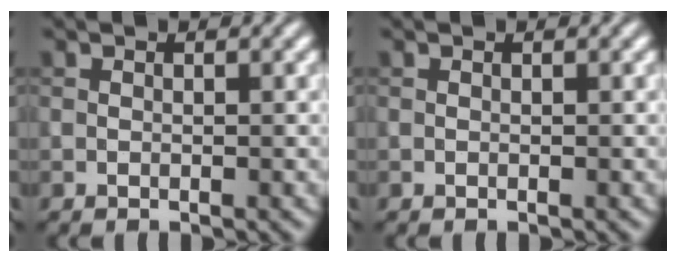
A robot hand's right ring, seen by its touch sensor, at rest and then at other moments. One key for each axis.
{"total": 0.0}